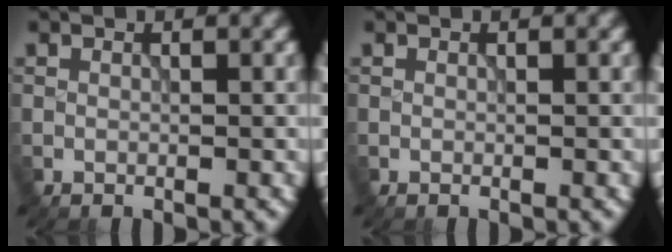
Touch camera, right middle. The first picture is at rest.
{"total": 0.0}